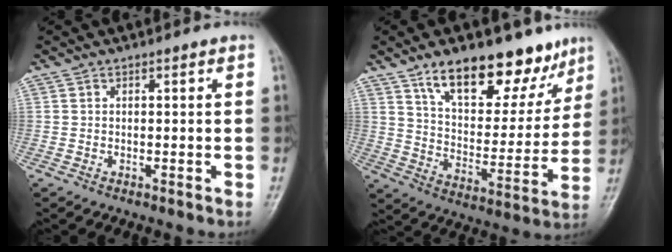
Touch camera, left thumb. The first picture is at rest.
{"total": 19.0, "force": [12.8, 9.2, 10.6], "torque": [-0.096, -0.064, 0.206]}